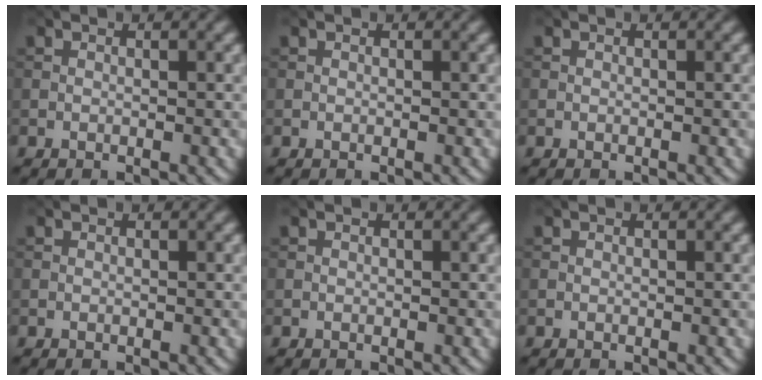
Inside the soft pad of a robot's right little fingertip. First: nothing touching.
{"total": 0.0}
{"total": 0.0}
{"total": 0.0}
{"total": 0.0}
{"total": 0.0}